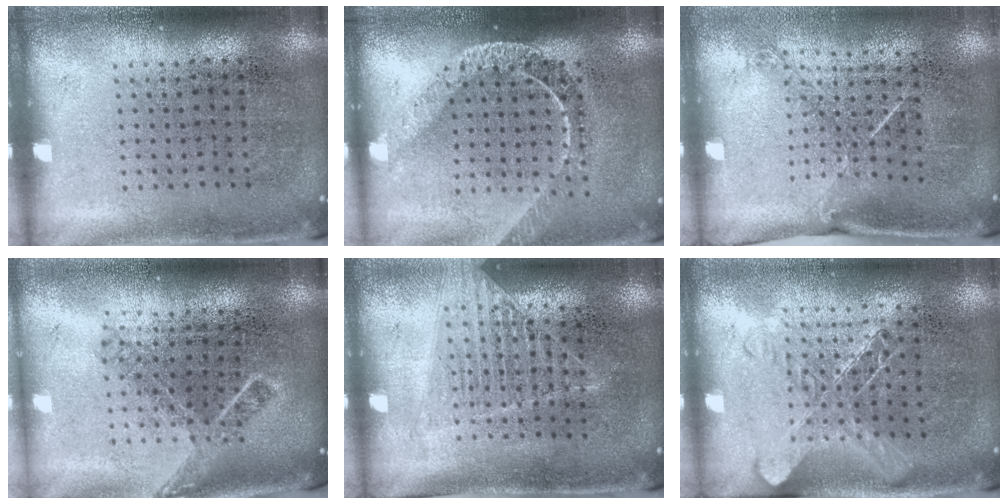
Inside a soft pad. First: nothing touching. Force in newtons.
{"total": 1.7, "press": 1.5, "slide": 0.8}
{"total": 1.4, "press": 1.0, "slide": 1.0}
{"total": 1.7, "press": 1.2, "slide": 1.2}
{"total": 1.2, "press": 1.2, "slide": 0.0}
{"total": 1.4, "press": 1.2, "slide": 0.7}